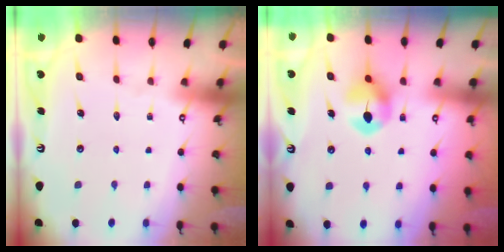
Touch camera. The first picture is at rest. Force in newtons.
{"total": 7.3, "press": 7.3, "slide": 0.6}